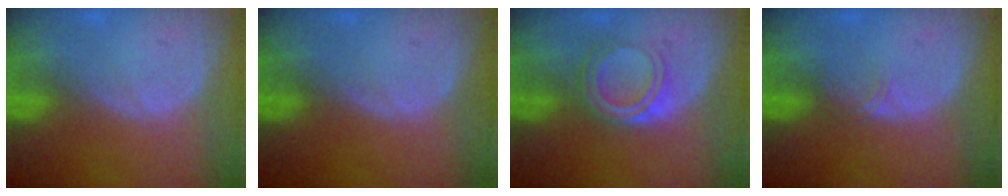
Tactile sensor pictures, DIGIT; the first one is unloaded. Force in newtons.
{"total": 0.0}
{"total": 4.2, "press": 4.1, "slide": 0.5}
{"total": 1.4, "press": 1.1, "slide": 0.9}